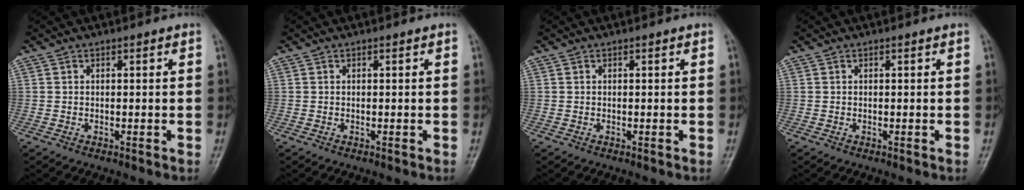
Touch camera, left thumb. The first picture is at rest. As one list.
[{"total": 0.0}, {"total": 0.0}, {"total": 0.0}]